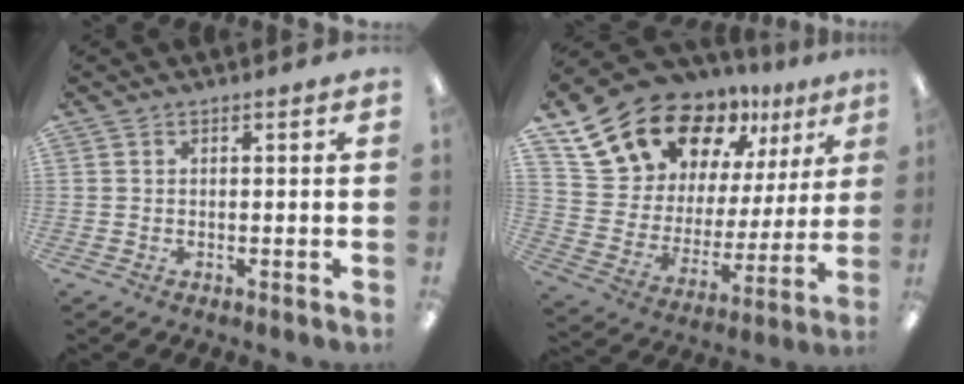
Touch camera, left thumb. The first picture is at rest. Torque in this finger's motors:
{"motor_torque": [2.50, 2.51, 1.39, -1.39, 0.25]}